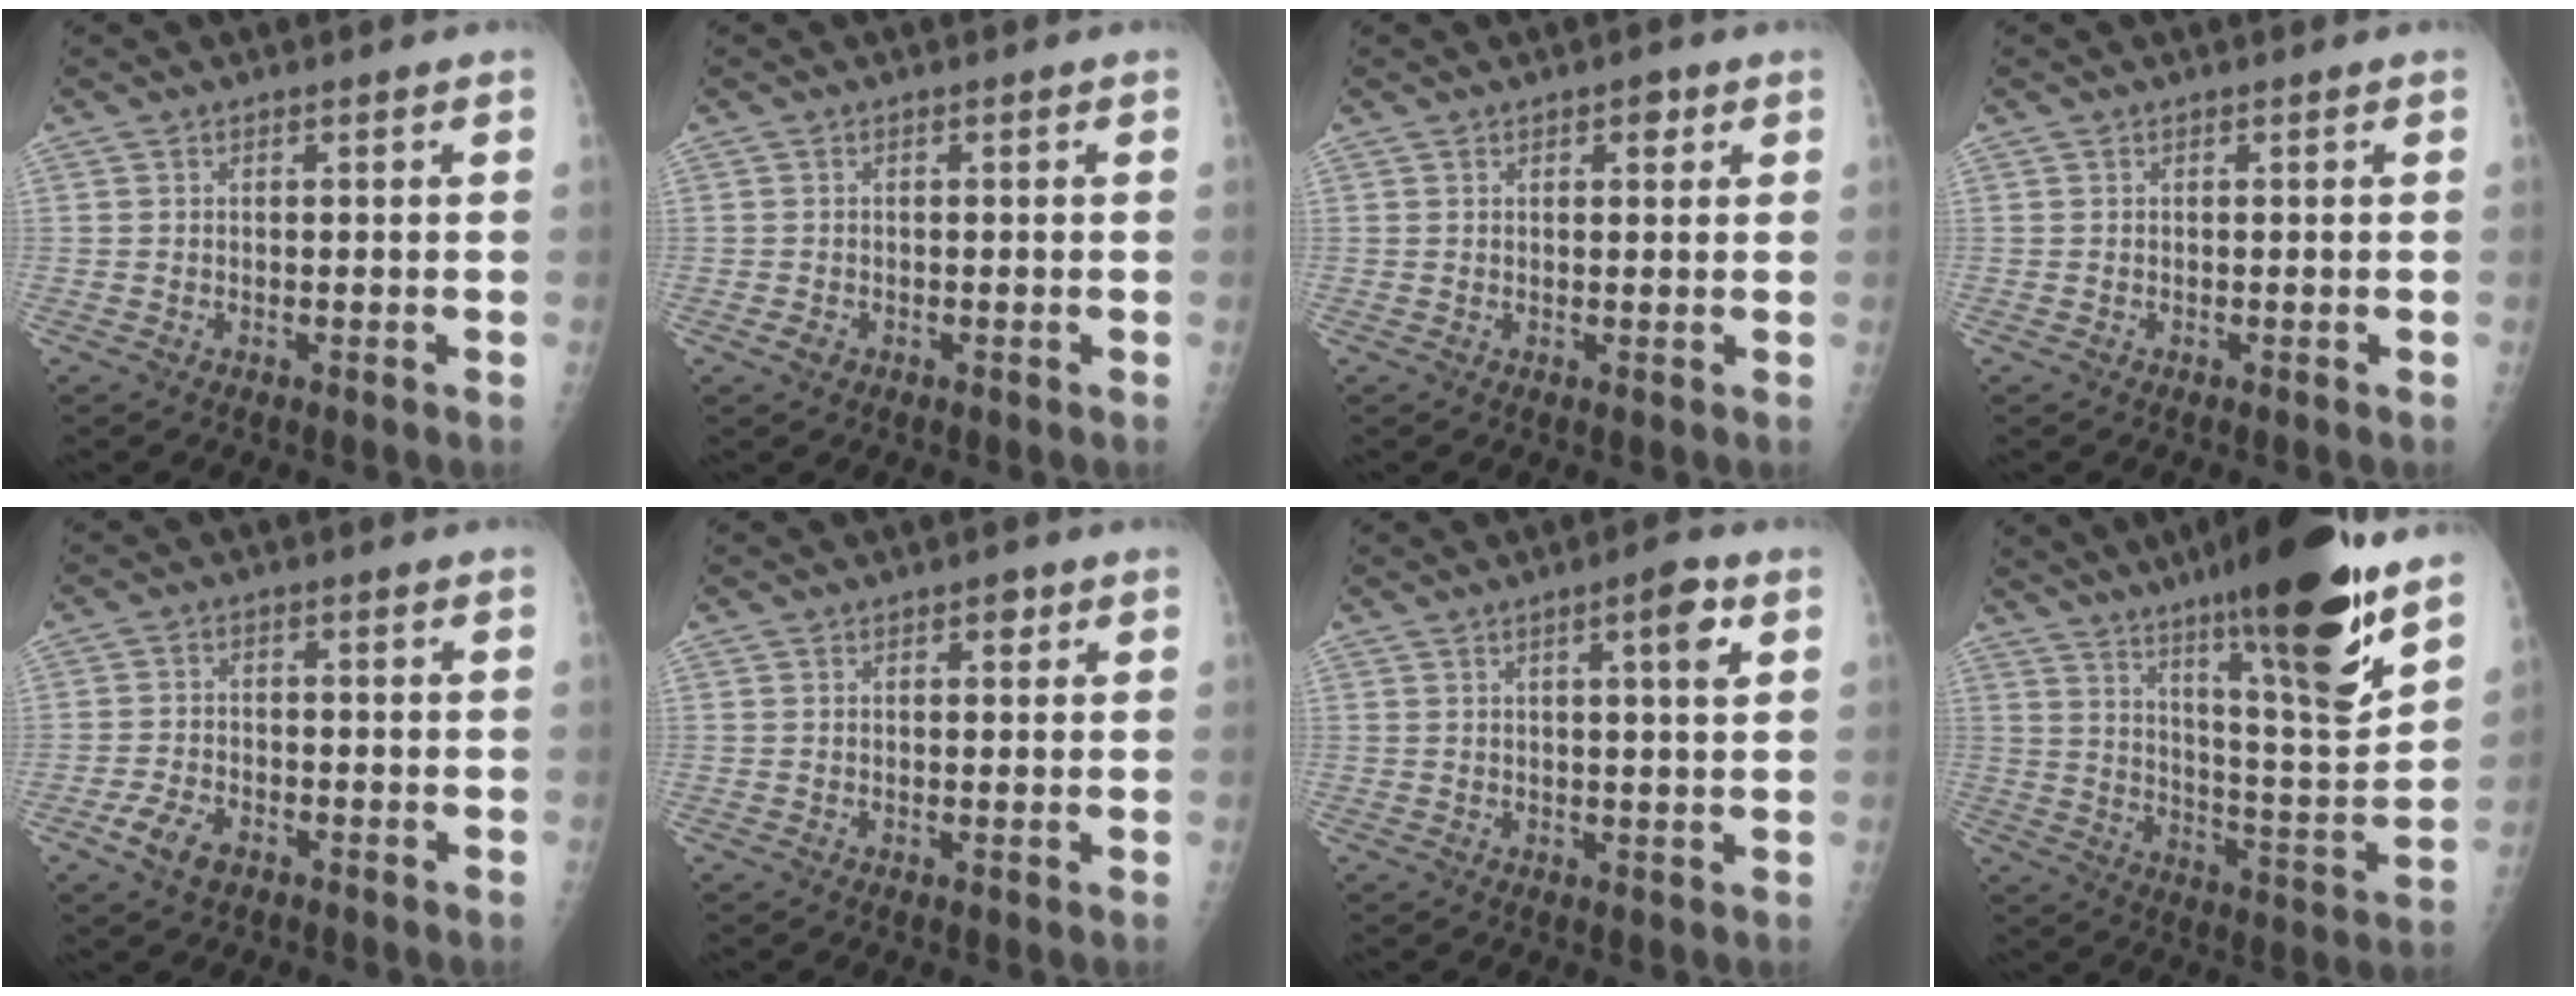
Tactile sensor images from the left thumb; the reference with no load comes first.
{"total": 1.5, "force": [-0.7, 1.1, 0.7], "torque": [-0.011, 0.002, -0.013]}
{"total": 2.2, "force": [1.1, 1.2, 1.5], "torque": [-0.007, -0.002, 0.013]}
{"total": 0.0}
{"total": 5.3, "force": [-3.0, 3.0, 3.1], "torque": [-0.060, 0.012, -0.055]}
{"total": 2.0, "force": [1.0, 1.1, 1.3], "torque": [-0.005, -0.002, 0.012]}
{"total": 5.4, "force": [2.3, 0.8, 4.9], "torque": [-0.069, -0.005, 0.031]}
{"total": 24.1, "force": [15.7, 3.2, 18.1], "torque": [-0.257, -0.074, 0.254]}